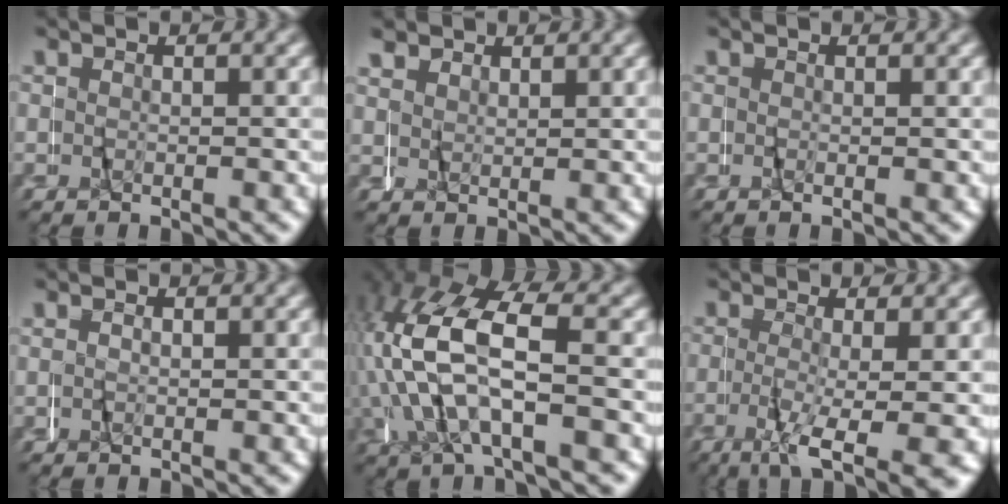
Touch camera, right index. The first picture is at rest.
{"total": 1.6, "force": [1.5, 0.6, -0.1], "torque": [-0.008, -0.003, 0.029]}
{"total": 0.8, "force": [0.2, 0.3, 0.7], "torque": [-0.014, -0.004, 0.005]}
{"total": 0.0}
{"total": 8.1, "force": [0.4, 4.7, 6.6], "torque": [-0.172, -0.016, 0.012]}
{"total": 6.5, "force": [-4.0, 1.1, 5.0], "torque": [-0.083, -0.022, -0.053]}